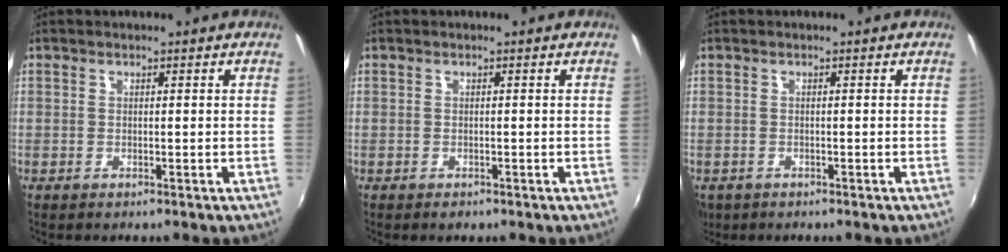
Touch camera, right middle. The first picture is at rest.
{"total": 0.8, "force": [-0.6, 0.5, 0.2], "torque": [-0.005, -0.004, -0.011]}
{"total": 3.9, "force": [-2.0, 2.8, 1.7], "torque": [-0.039, -0.012, -0.028]}